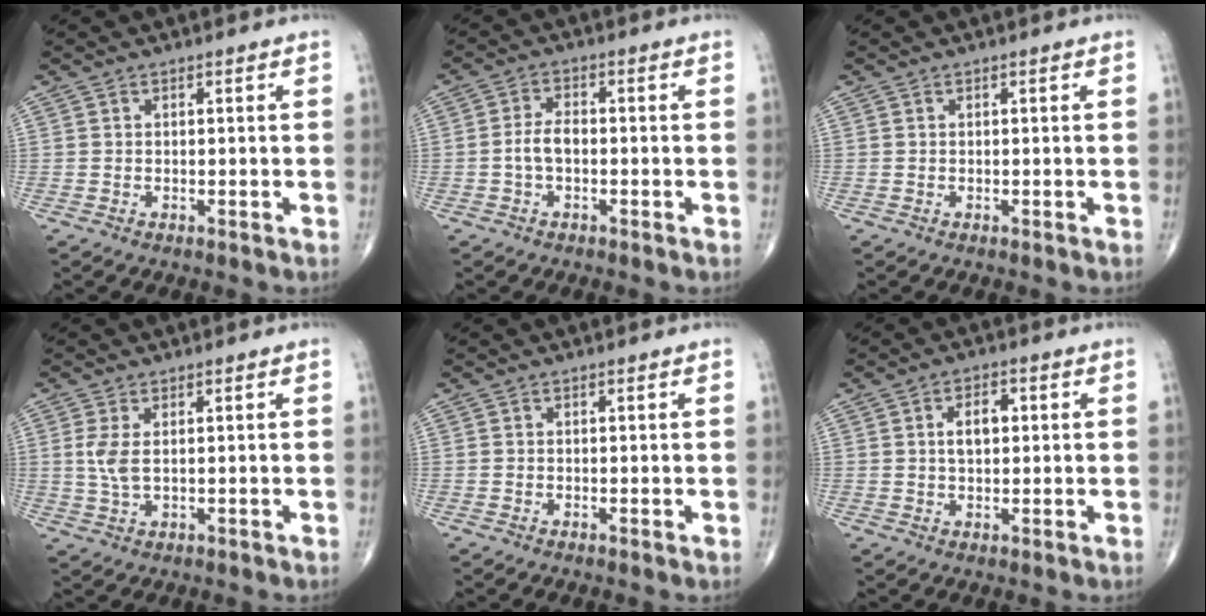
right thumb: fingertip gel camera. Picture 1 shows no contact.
{"total": 3.7, "force": [-0.9, 2.1, 2.9], "torque": [-0.056, 0.014, -0.021]}
{"total": 0.0}
{"total": 3.9, "force": [0.7, 1.8, 3.4], "torque": [-0.085, -0.003, 0.020]}
{"total": 0.0}
{"total": 4.9, "force": [0.8, 2.8, 3.9], "torque": [-0.059, 0.007, 0.012]}